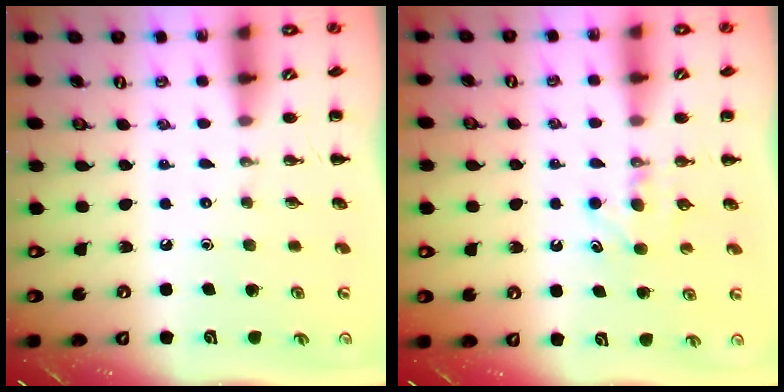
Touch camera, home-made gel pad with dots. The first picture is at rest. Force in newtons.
{"total": 4.6, "press": 4.4, "slide": 1.5}